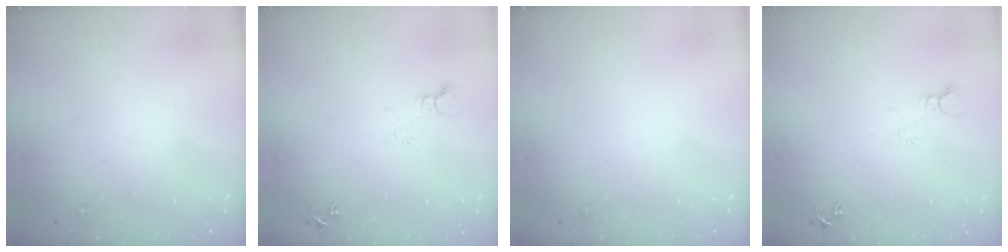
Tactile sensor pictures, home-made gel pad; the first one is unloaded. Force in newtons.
{"total": 3.9, "press": 3.8, "slide": 0.4}
{"total": 0.0}
{"total": 3.9, "press": 3.8, "slide": 0.4}